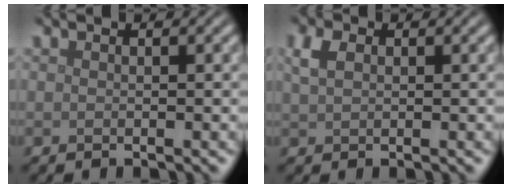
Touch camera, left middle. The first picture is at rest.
{"total": 2.1, "force": [0.9, 1.4, 1.3], "torque": [-0.033, 0.005, 0.016]}